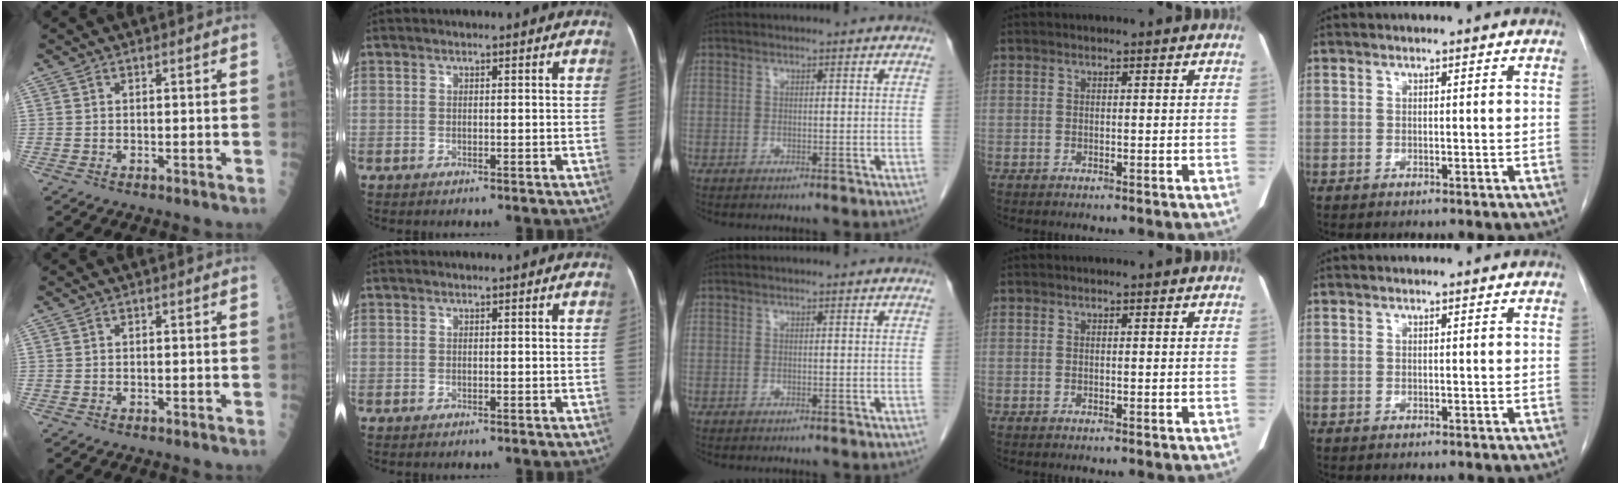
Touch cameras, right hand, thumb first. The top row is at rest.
{}